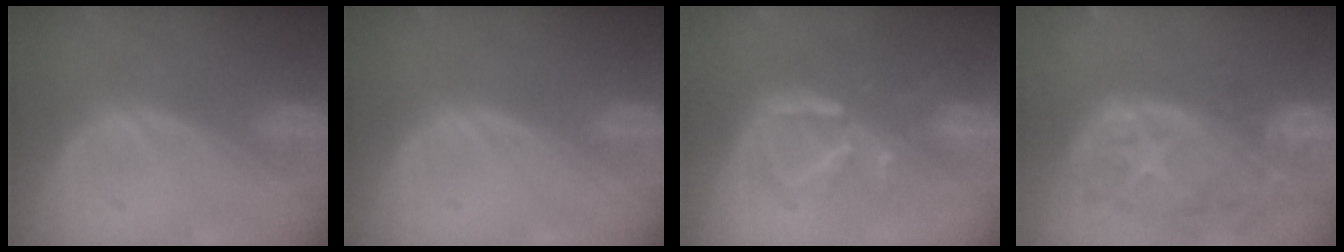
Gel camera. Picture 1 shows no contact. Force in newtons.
{"total": 0.0}
{"total": 8.1, "press": 7.4, "slide": 3.4}
{"total": 13.9, "press": 11.2, "slide": 8.3}